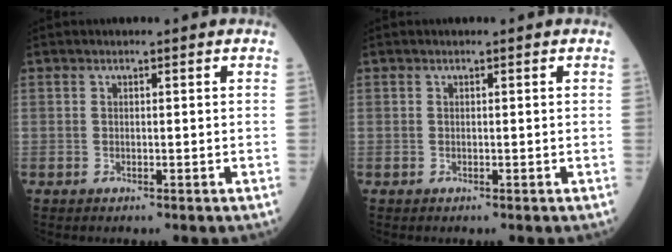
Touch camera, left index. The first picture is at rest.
{"total": 0.0}